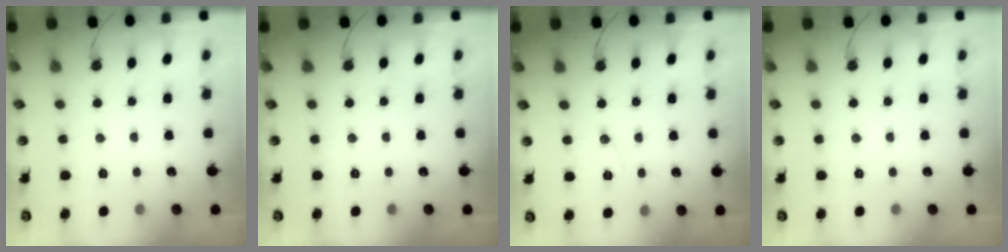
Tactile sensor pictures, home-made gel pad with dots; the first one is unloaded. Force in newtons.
{"total": 0.0}
{"total": 7.1, "press": 5.5, "slide": 4.5}
{"total": 0.0}